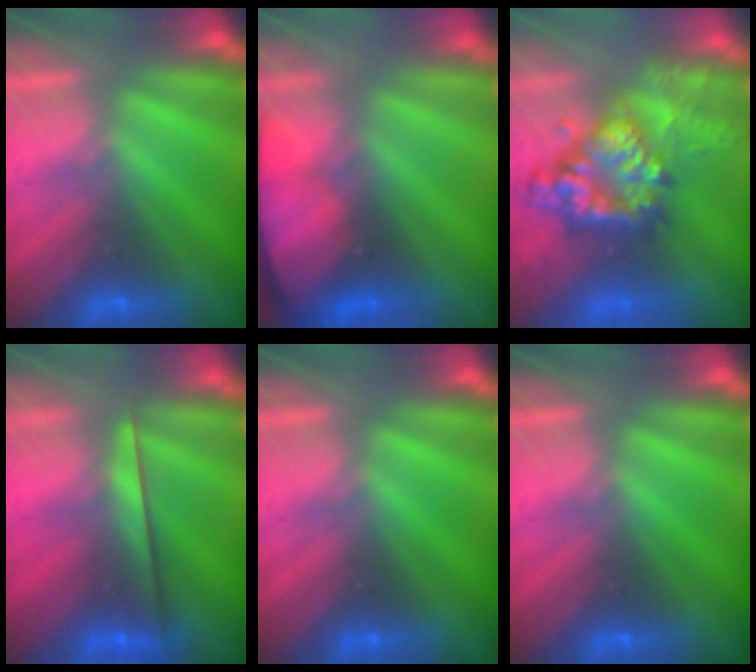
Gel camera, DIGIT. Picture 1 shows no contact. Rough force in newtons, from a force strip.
{"total": 8.6}
{"total": 9.2}
{"total": 2.4}
{"total": 0.0}
{"total": 0.0}